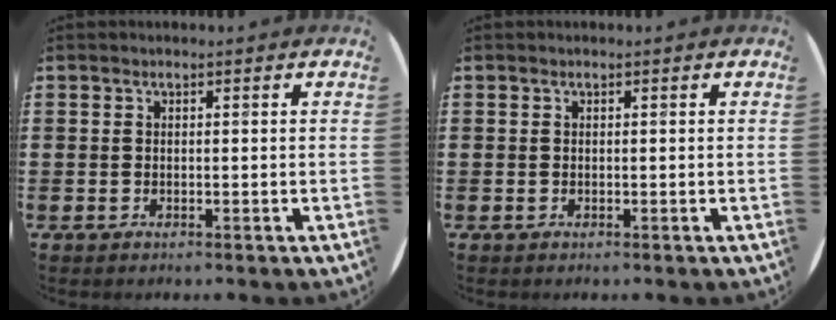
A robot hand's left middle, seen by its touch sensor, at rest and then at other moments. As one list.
[{"total": 0.0}]